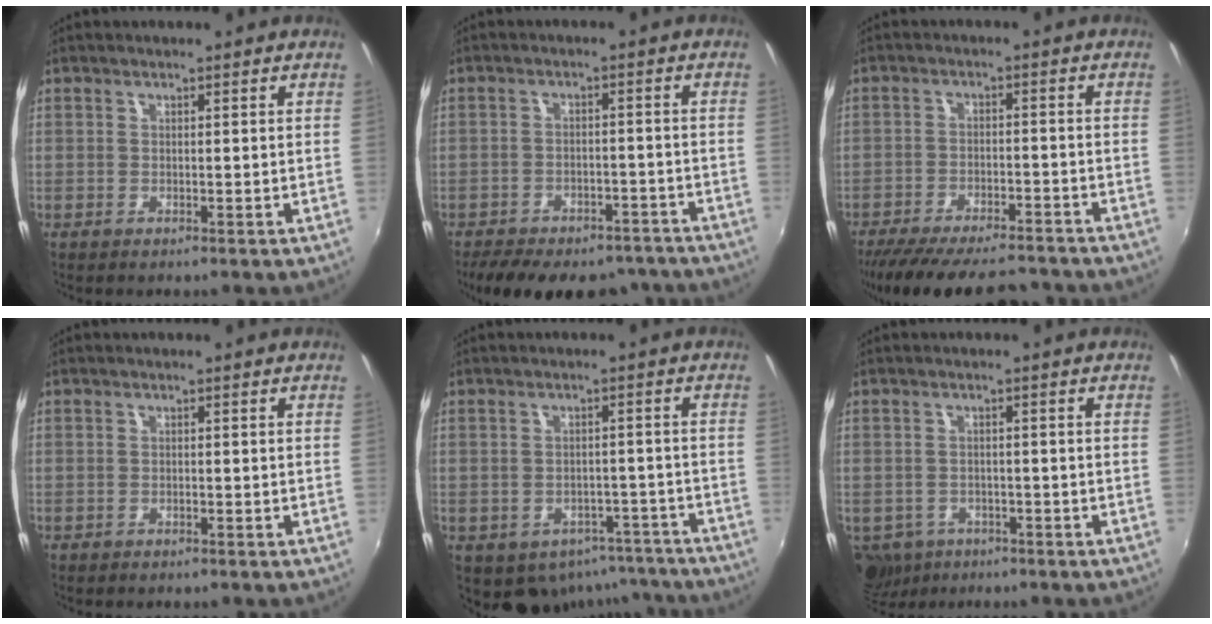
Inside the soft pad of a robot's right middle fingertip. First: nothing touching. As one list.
[{"total": 19.6, "force": [-16.1, 8.0, 7.9], "torque": [-0.165, 0.000, -0.197]}, {"total": 19.0, "force": [-16.3, 5.0, 8.4], "torque": [-0.172, -0.024, -0.237]}, {"total": 0.8, "force": [-0.7, 0.4, 0.1], "torque": [-0.007, -0.002, -0.012]}, {"total": 11.9, "force": [-8.1, 7.7, 4.0], "torque": [-0.084, 0.005, -0.077]}, {"total": 9.5, "force": [-5.4, 6.7, 3.9], "torque": [-0.111, -0.028, -0.080]}]